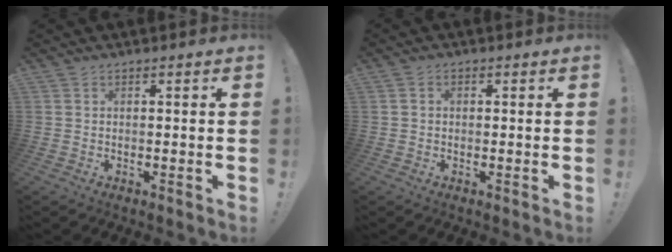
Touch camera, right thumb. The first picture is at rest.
{"total": 1.0, "force": [-0.3, 0.8, 0.4], "torque": [-0.006, 0.003, -0.006]}